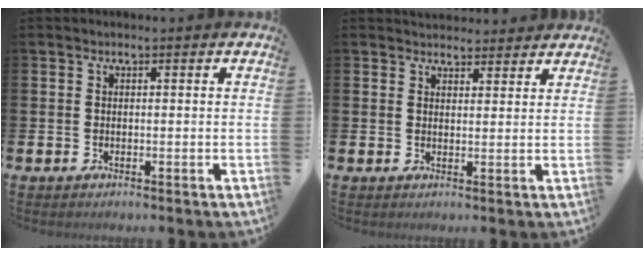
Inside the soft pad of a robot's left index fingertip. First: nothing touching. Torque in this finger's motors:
{"motor_torque": [1.07, -1.06, 0.10, 0.00]}